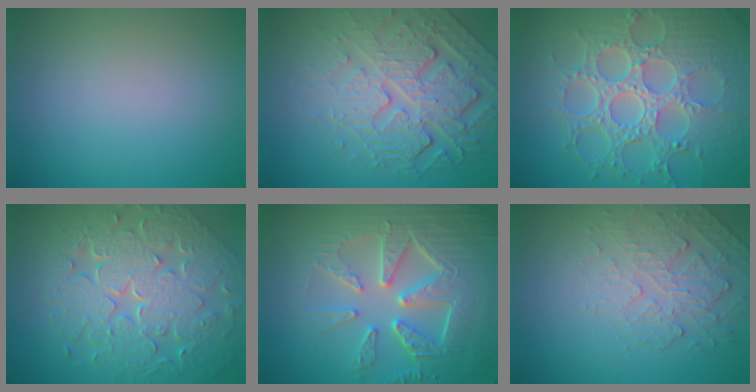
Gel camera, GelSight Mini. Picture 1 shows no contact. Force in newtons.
{"total": 7.4, "press": 5.4, "slide": 5.1}
{"total": 8.9, "press": 6.6, "slide": 6.0}
{"total": 9.5, "press": 6.7, "slide": 6.7}
{"total": 8.2, "press": 6.4, "slide": 5.1}
{"total": 2.4, "press": 1.7, "slide": 1.7}